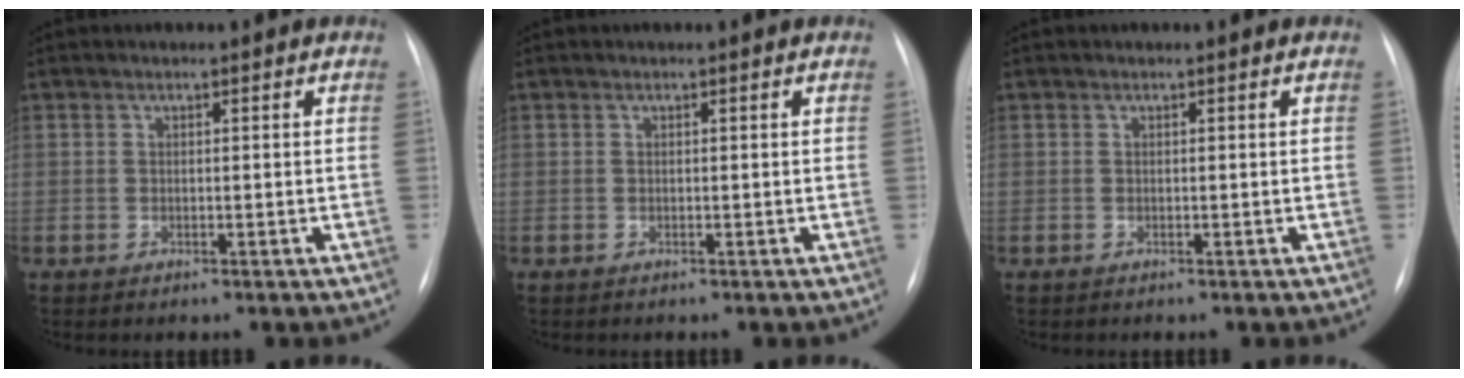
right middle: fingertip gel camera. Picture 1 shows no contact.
{"total": 0.0}
{"total": 0.0}